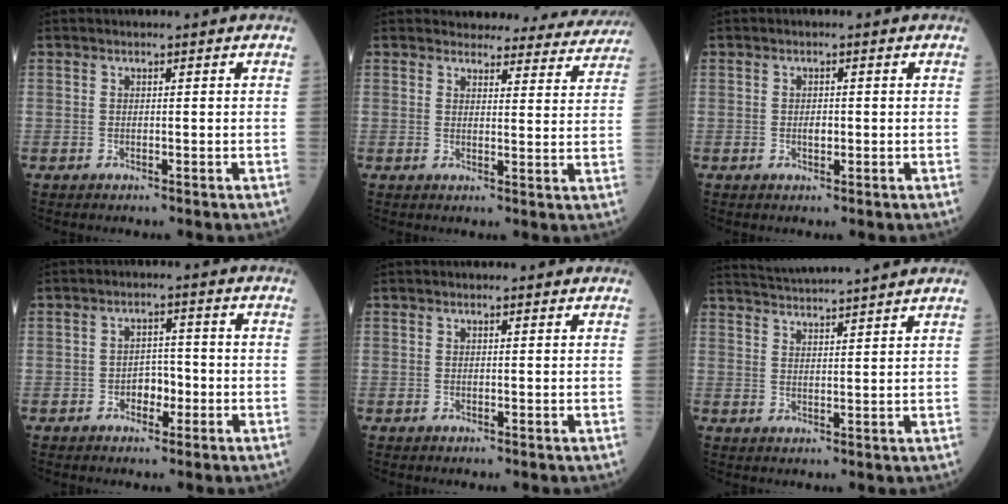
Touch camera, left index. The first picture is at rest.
{"total": 15.9, "force": [15.2, 3.9, 2.4], "torque": [0.006, -0.033, 0.153]}
{"total": 1.4, "force": [-0.2, 0.7, 1.1], "torque": [-0.021, 0.001, -0.002]}
{"total": 3.3, "force": [-1.2, 2.0, 2.3], "torque": [-0.031, 0.008, -0.023]}
{"total": 0.8, "force": [0.7, 0.2, 0.4], "torque": [-0.011, 0.003, 0.007]}
{"total": 11.9, "force": [11.1, -1.1, 4.1], "torque": [-0.081, 0.019, 0.159]}